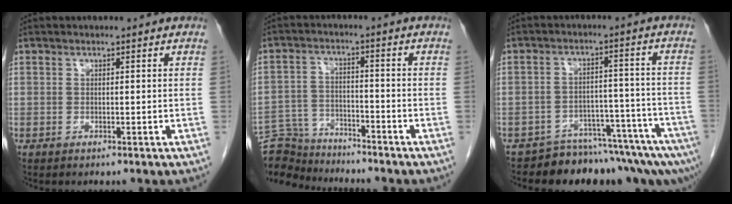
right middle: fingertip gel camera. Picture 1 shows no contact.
{"total": 10.0, "force": [-9.8, 2.1, 0.5], "torque": [-0.012, 0.015, -0.173]}
{"total": 10.4, "force": [-9.6, 2.5, 3.3], "torque": [-0.005, 0.035, -0.129]}